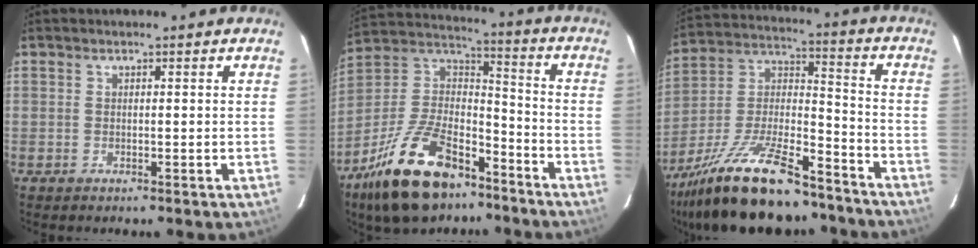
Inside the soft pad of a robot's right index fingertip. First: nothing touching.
{"total": 22.5, "force": [-14.3, 10.9, 13.4], "torque": [-0.275, 0.011, -0.243]}
{"total": 24.7, "force": [-18.5, 7.4, 14.5], "torque": [-0.276, -0.007, -0.299]}